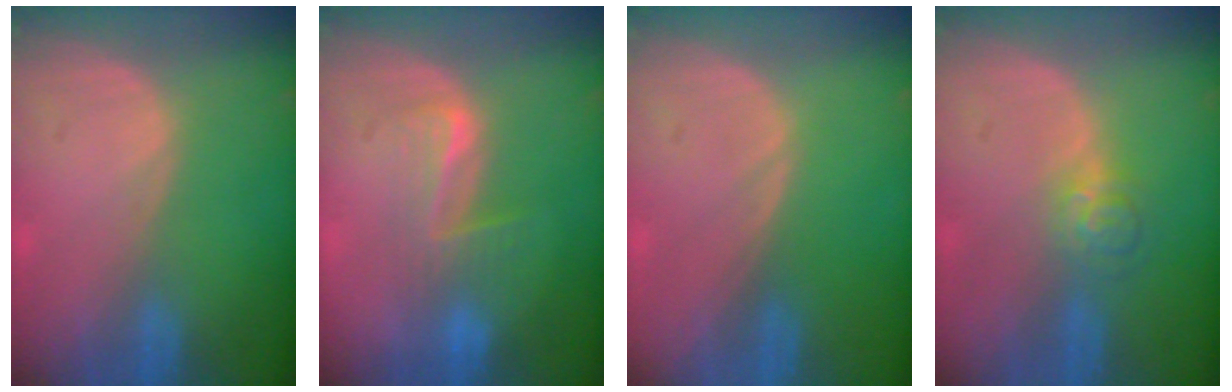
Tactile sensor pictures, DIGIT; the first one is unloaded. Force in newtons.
{"total": 4.6, "press": 4.4, "slide": 1.4}
{"total": 0.0}
{"total": 3.9, "press": 3.6, "slide": 1.6}